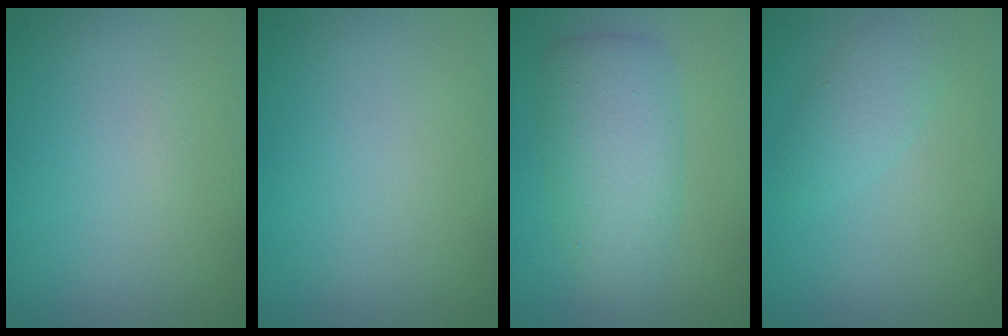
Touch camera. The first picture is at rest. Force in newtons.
{"total": 0.0}
{"total": 5.0, "press": 5.0, "slide": 0.1}
{"total": 1.9, "press": 1.9, "slide": 0.1}